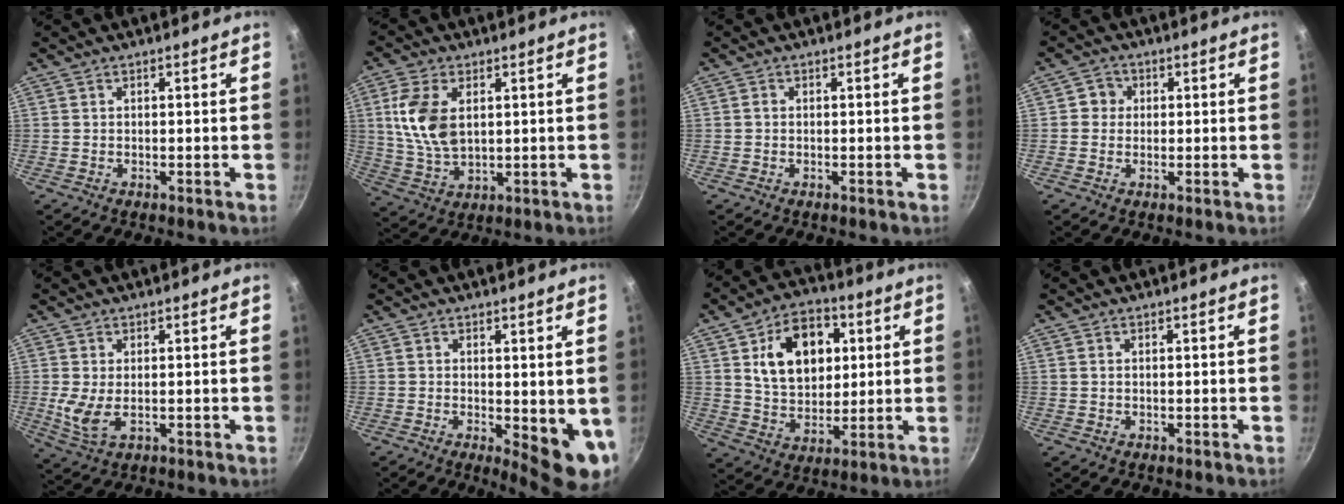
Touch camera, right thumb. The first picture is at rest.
{"total": 11.0, "force": [2.5, 6.6, 8.5], "torque": [-0.162, -0.015, 0.053]}
{"total": 0.6, "force": [-0.1, 0.5, 0.3], "torque": [-0.003, 0.004, -0.003]}
{"total": 3.2, "force": [0.4, 3.1, 0.7], "torque": [0.014, 0.002, -0.002]}
{"total": 5.4, "force": [0.0, 2.9, 4.6], "torque": [-0.092, -0.012, 0.008]}
{"total": 8.5, "force": [-0.2, 3.2, 7.8], "torque": [-0.087, -0.018, 0.004]}
{"total": 15.9, "force": [4.2, 11.1, 10.5], "torque": [-0.128, -0.006, 0.069]}
{"total": 0.0}